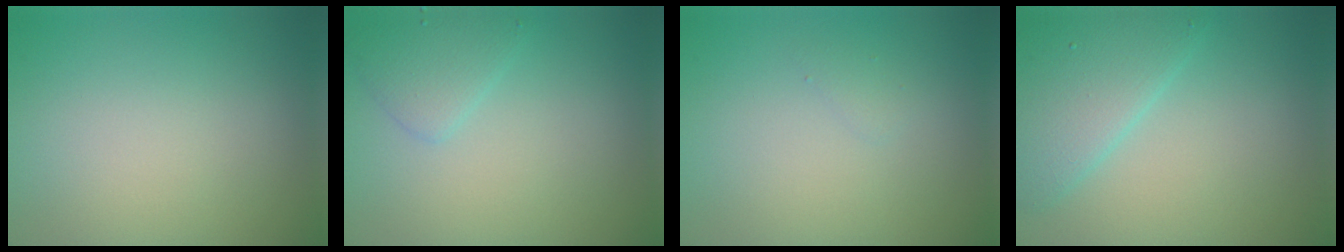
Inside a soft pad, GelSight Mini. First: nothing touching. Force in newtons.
{"total": 2.1, "press": 2.1, "slide": 0.0}
{"total": 0.5, "press": 0.5, "slide": 0.1}
{"total": 4.7, "press": 4.7, "slide": 0.2}